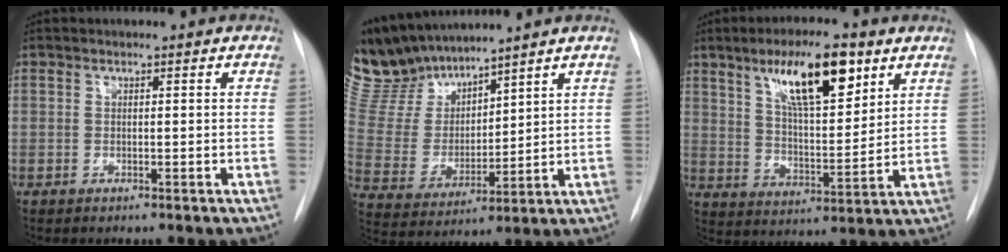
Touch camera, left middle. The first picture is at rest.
{"total": 12.4, "force": [11.6, 3.3, 3.1], "torque": [-0.084, 0.006, 0.247]}
{"total": 13.5, "force": [7.4, 3.3, 10.8], "torque": [-0.182, 0.005, 0.128]}